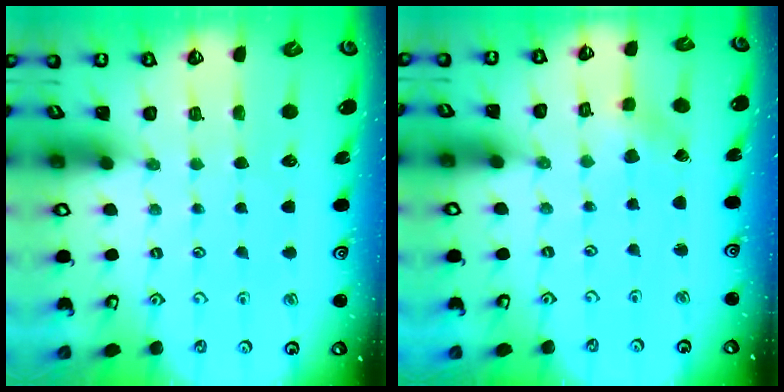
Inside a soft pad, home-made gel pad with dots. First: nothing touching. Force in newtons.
{"total": 0.7, "press": 0.7, "slide": 0.1}